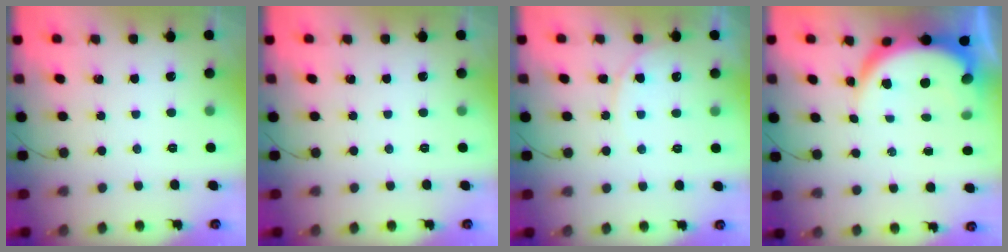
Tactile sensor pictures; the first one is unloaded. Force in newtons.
{"total": 0.0}
{"total": 8.0, "press": 8.0, "slide": 0.6}
{"total": 8.3, "press": 8.2, "slide": 1.0}